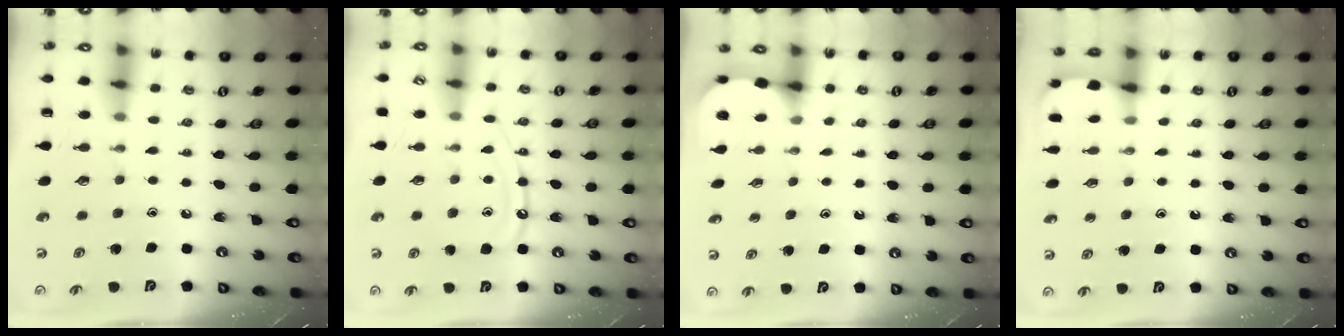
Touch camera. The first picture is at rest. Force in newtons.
{"total": 11.4, "press": 11.4, "slide": 0.9}
{"total": 2.6, "press": 2.6, "slide": 0.2}
{"total": 1.2, "press": 1.2, "slide": 0.0}